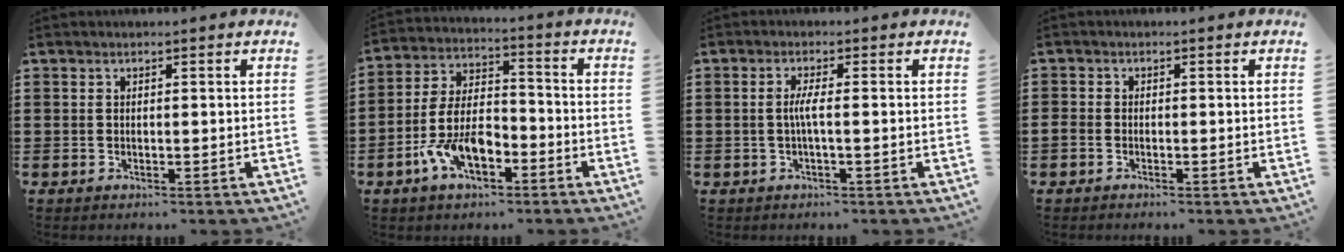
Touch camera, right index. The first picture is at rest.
{"total": 9.4, "force": [-4.2, 4.8, 6.9], "torque": [-0.153, 0.010, -0.081]}
{"total": 2.8, "force": [-0.6, 0.2, 2.7], "torque": [-0.065, -0.007, -0.017]}
{"total": 1.0, "force": [-0.8, 0.6, 0.3], "torque": [-0.008, 0.002, -0.017]}